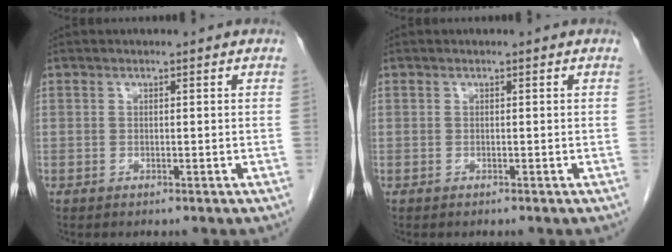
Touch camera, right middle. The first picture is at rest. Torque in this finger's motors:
{"motor_torque": [0.12, -0.06, 0.01, 0.01]}